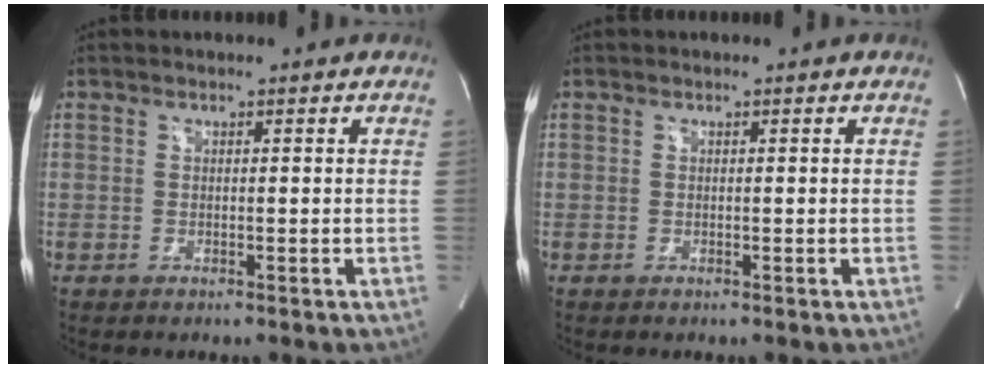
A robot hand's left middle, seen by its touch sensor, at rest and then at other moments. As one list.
[{"total": 0.0}]